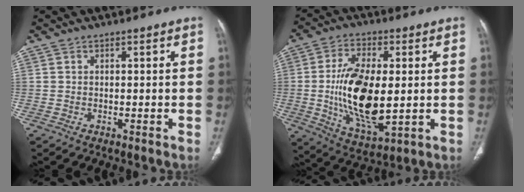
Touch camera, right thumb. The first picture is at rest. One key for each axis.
{"total": 17.6, "fx": -0.3, "fy": 8.3, "fz": 15.5, "tx": -0.281, "ty": -0.017, "tz": 0.003}